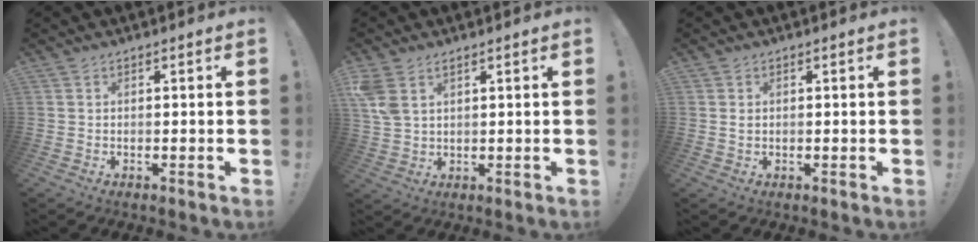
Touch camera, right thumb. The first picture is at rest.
{"total": 5.7, "force": [3.1, 3.3, 3.5], "torque": [-0.073, -0.009, 0.061]}
{"total": 0.7, "force": [0.4, 0.4, 0.4], "torque": [-0.001, -0.001, 0.005]}